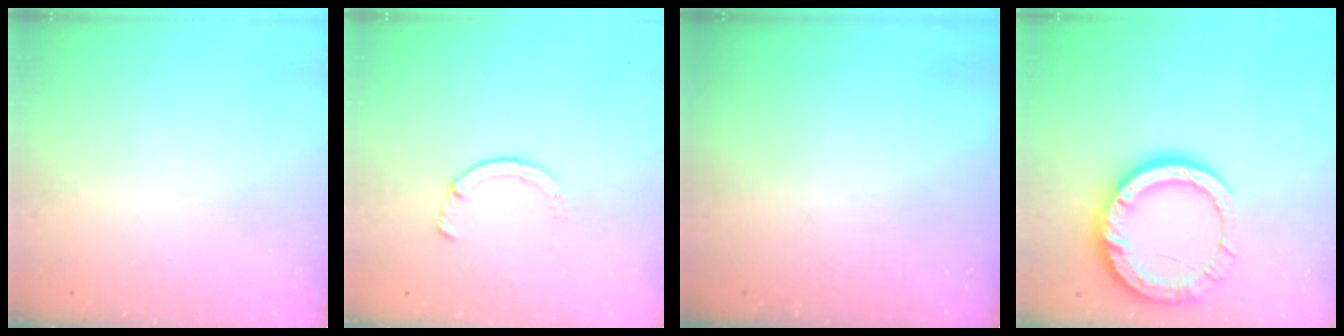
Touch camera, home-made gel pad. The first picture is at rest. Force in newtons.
{"total": 1.5, "press": 1.5, "slide": 0.3}
{"total": 0.0}
{"total": 15.6, "press": 15.5, "slide": 1.4}